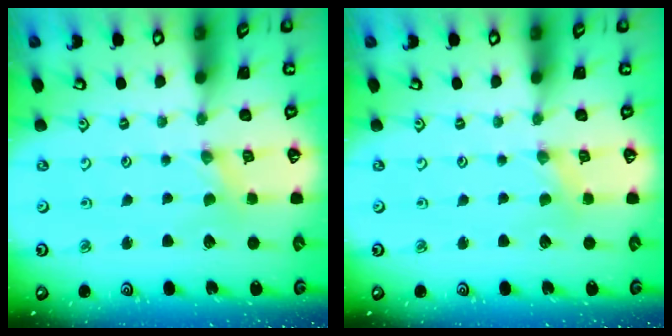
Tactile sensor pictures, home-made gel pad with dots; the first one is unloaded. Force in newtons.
{"total": 0.0}